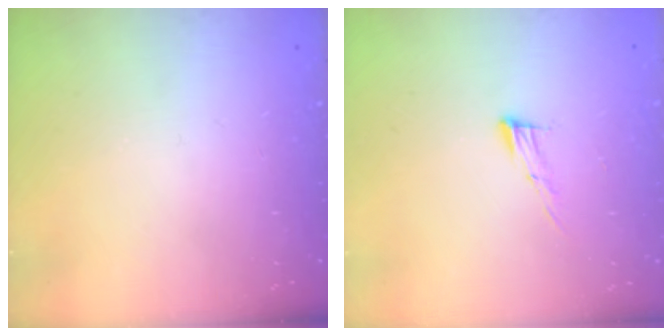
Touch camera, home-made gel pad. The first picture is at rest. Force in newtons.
{"total": 8.1, "press": 7.9, "slide": 1.6}